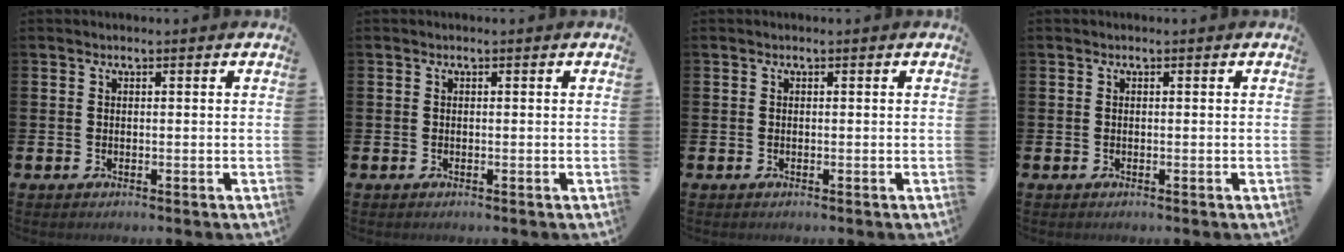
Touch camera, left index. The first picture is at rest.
{"total": 0.0}
{"total": 0.0}
{"total": 0.0}